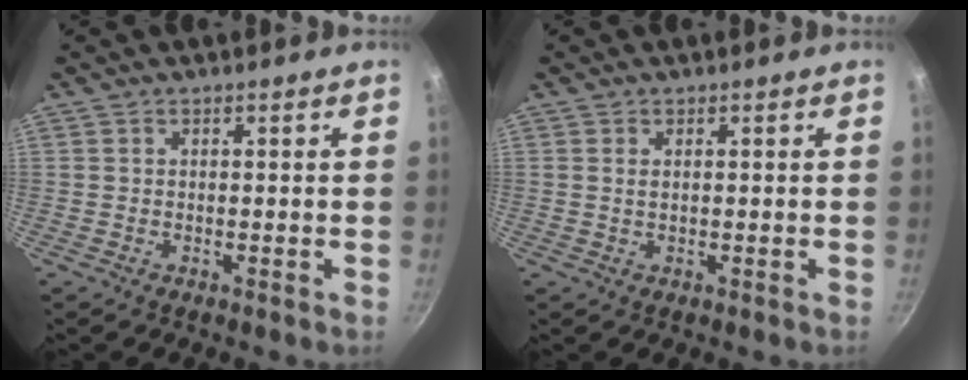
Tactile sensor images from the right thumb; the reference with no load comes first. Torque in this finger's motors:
{"motor_torque": [-0.70, 0.09, 0.12, 0.38, -0.06]}